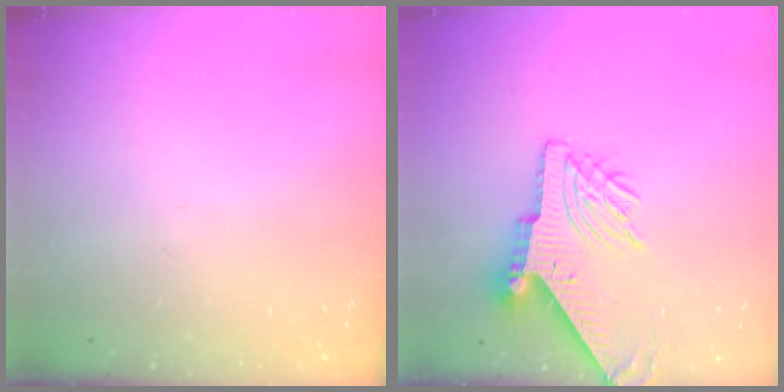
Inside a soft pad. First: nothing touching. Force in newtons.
{"total": 9.5, "press": 9.4, "slide": 1.3}